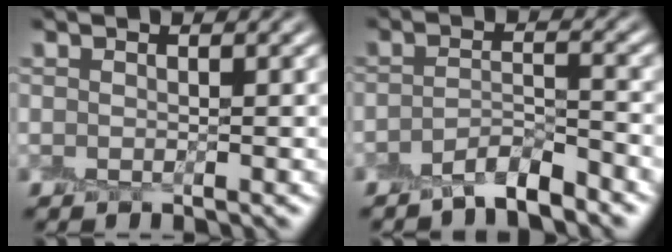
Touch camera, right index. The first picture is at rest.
{"total": 3.0, "force": [-2.4, 0.4, 1.7], "torque": [-0.028, 0.007, -0.051]}